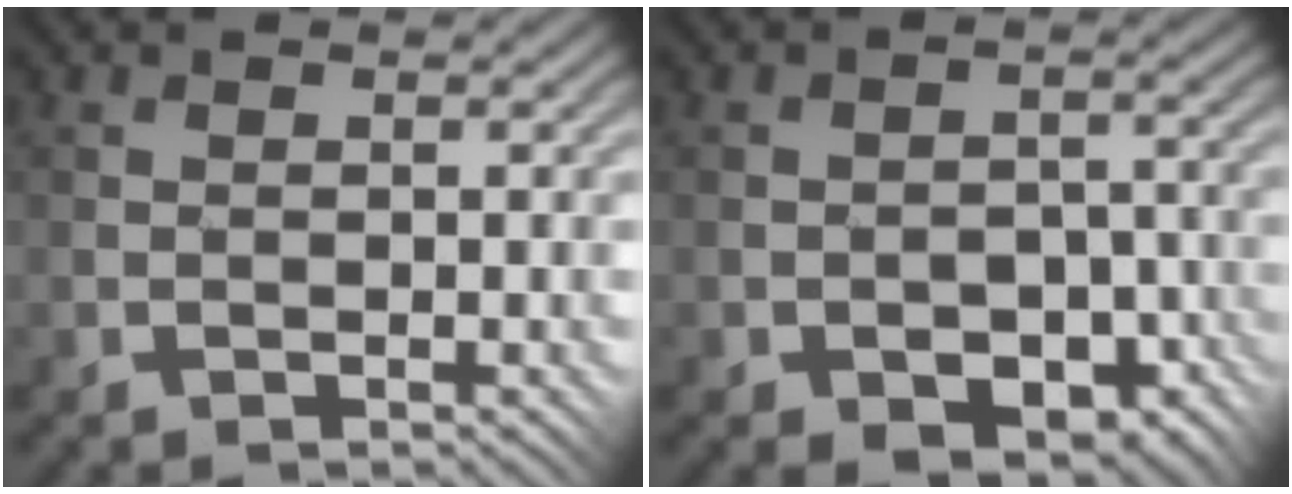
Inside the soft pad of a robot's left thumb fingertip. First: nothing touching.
{"total": 7.2, "force": [-4.2, 4.2, 4.0], "torque": [-0.057, -0.001, -0.060]}